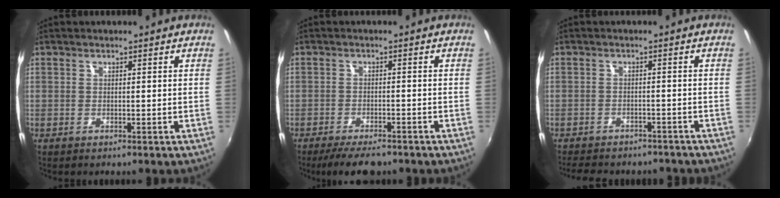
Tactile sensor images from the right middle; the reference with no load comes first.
{"total": 7.1, "force": [-5.8, 1.8, 3.7], "torque": [-0.084, -0.019, -0.095]}
{"total": 10.9, "force": [-9.3, 4.0, 4.1], "torque": [-0.096, -0.015, -0.128]}